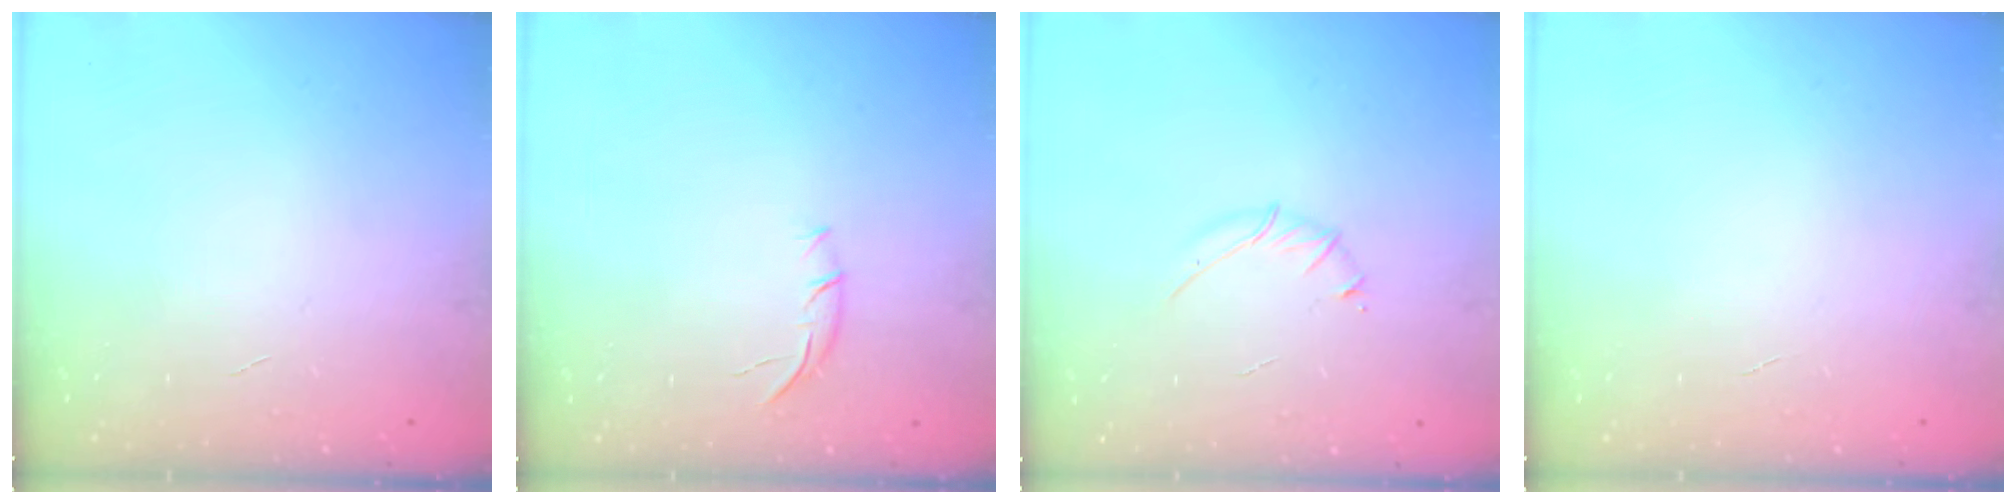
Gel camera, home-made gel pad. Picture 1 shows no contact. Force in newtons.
{"total": 6.3, "press": 6.2, "slide": 1.0}
{"total": 3.2, "press": 3.1, "slide": 0.9}
{"total": 0.0}